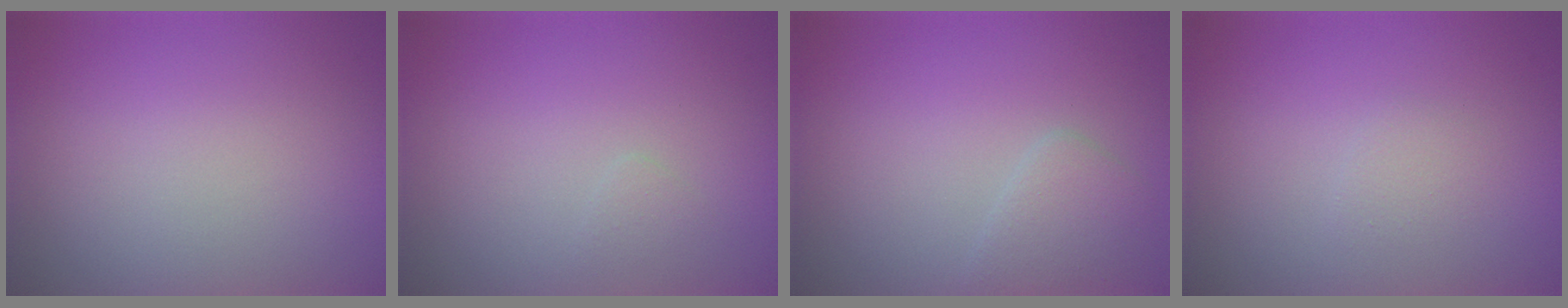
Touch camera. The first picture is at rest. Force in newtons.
{"total": 0.6, "press": 0.6, "slide": 0.0}
{"total": 2.0, "press": 2.0, "slide": 0.0}
{"total": 0.9, "press": 0.9, "slide": 0.1}